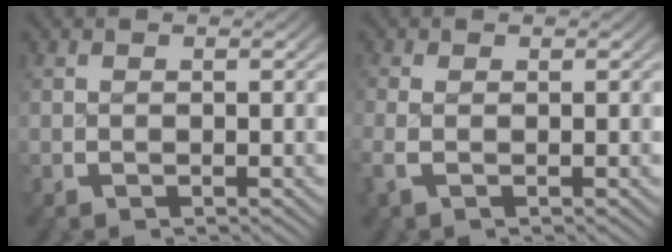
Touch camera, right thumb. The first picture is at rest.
{"total": 1.4, "force": [-0.3, 0.5, 1.3], "torque": [-0.043, -0.005, -0.003]}